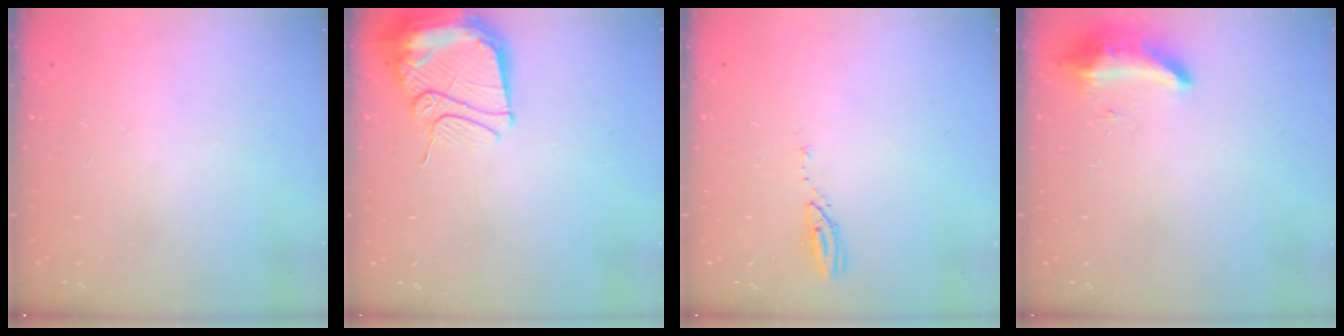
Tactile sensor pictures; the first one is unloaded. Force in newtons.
{"total": 13.3, "press": 13.2, "slide": 1.4}
{"total": 3.7, "press": 3.7, "slide": 0.3}
{"total": 8.3, "press": 8.3, "slide": 0.2}